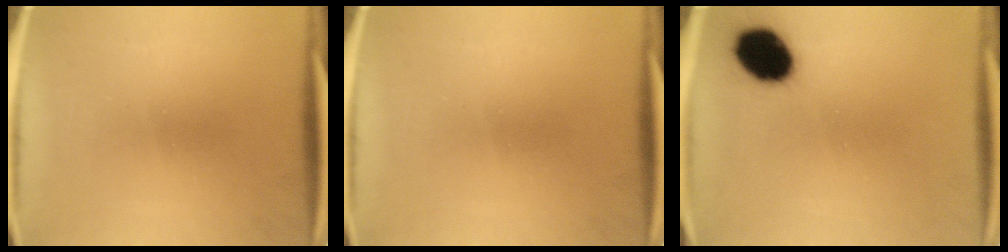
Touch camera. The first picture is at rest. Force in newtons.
{"total": 0.0}
{"total": 11.5}